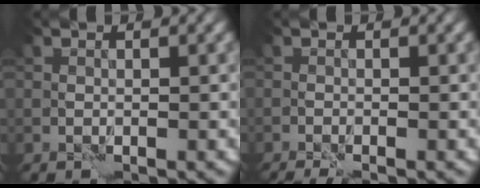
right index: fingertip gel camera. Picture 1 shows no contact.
{"total": 2.2, "force": [-1.7, 0.1, 1.4], "torque": [-0.035, -0.007, -0.029]}